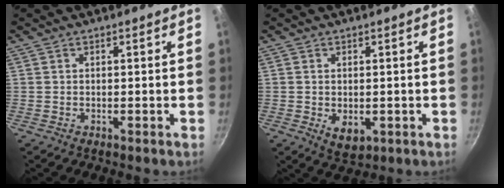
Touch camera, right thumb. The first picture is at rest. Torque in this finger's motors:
{"motor_torque": [-0.29, 0.27, 0.21, 0.33, 0.03]}